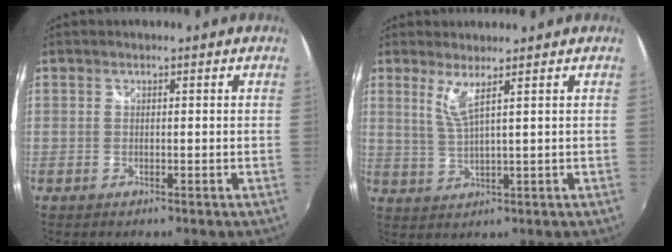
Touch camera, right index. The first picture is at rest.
{"total": 3.6, "force": [2.1, -0.3, 3.0], "torque": [-0.064, -0.012, 0.042]}